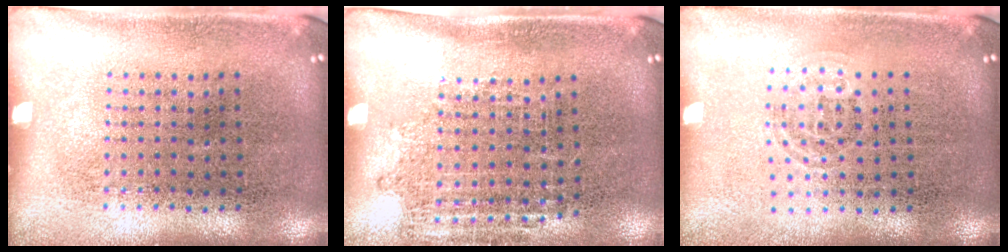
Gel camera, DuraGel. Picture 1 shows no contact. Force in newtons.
{"total": 1.1, "press": 0.9, "slide": 0.7}
{"total": 0.9, "press": 0.5, "slide": 0.7}